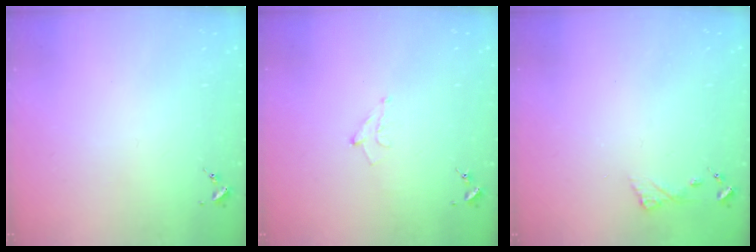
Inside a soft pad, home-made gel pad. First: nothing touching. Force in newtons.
{"total": 6.1, "press": 6.1, "slide": 0.8}
{"total": 4.6, "press": 4.6, "slide": 0.5}